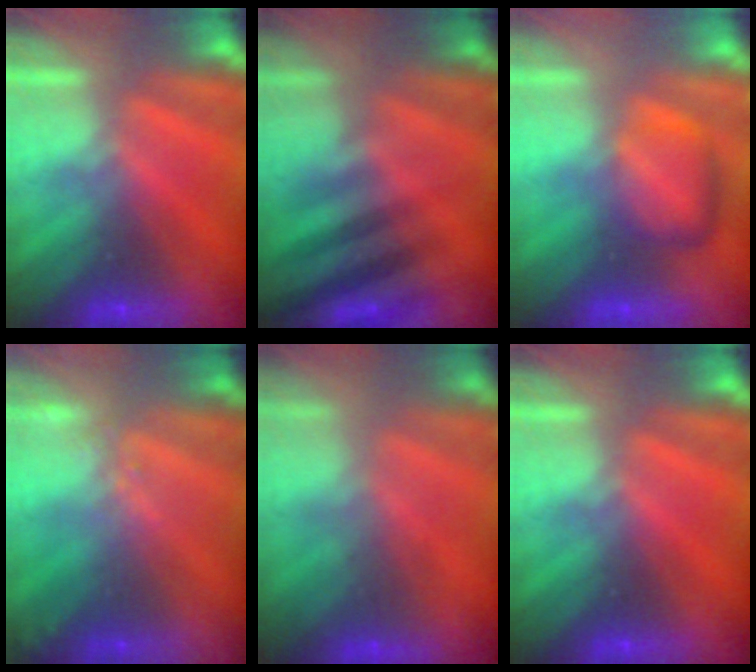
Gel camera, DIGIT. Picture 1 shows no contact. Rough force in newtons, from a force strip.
{"total": 2.8}
{"total": 2.4}
{"total": 1.6}
{"total": 7.4}
{"total": 0.0}